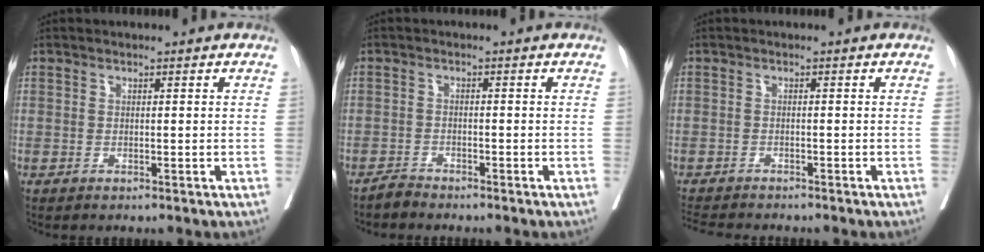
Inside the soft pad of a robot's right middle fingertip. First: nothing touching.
{"total": 1.4, "force": [-1.4, 0.0, -0.1], "torque": [0.004, -0.004, -0.026]}
{"total": 5.5, "force": [-5.1, 0.6, 1.8], "torque": [-0.027, -0.011, -0.082]}